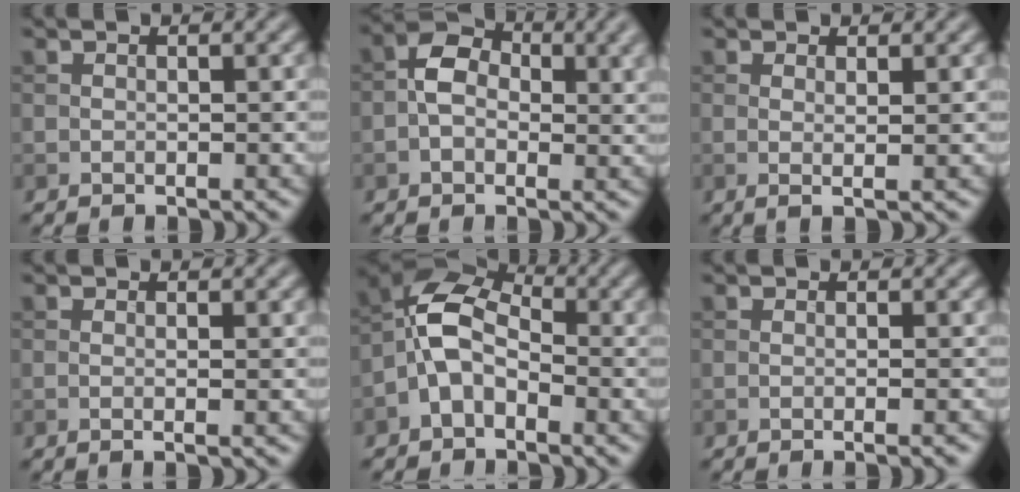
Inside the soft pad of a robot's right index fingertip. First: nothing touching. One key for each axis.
{"total": 5.5, "fx": 0.0, "fy": 3.6, "fz": 4.2, "tx": -0.064, "ty": 0.005, "tz": -0.011}
{"total": 1.5, "fx": 0.3, "fy": 0.3, "fz": 1.5, "tx": -0.025, "ty": -0.002, "tz": 0.001}
{"total": 1.2, "fx": -0.1, "fy": 0.3, "fz": 1.1, "tx": -0.015, "ty": -0.003, "tz": -0.006}
{"total": 5.5, "fx": -1.9, "fy": 3.4, "fz": 3.9, "tx": -0.079, "ty": 0.016, "tz": -0.048}
{"total": 1.9, "fx": -0.2, "fy": 0.7, "fz": 1.7, "tx": -0.016, "ty": -0.004, "tz": -0.013}